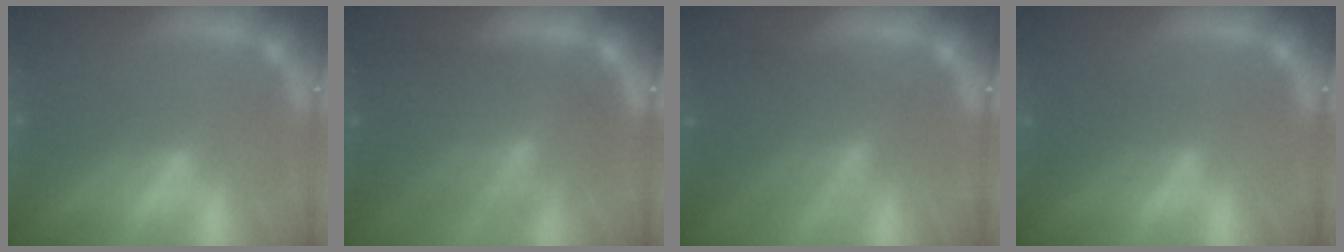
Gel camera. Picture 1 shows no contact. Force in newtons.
{"total": 9.5}
{"total": 7.1}
{"total": 2.5}